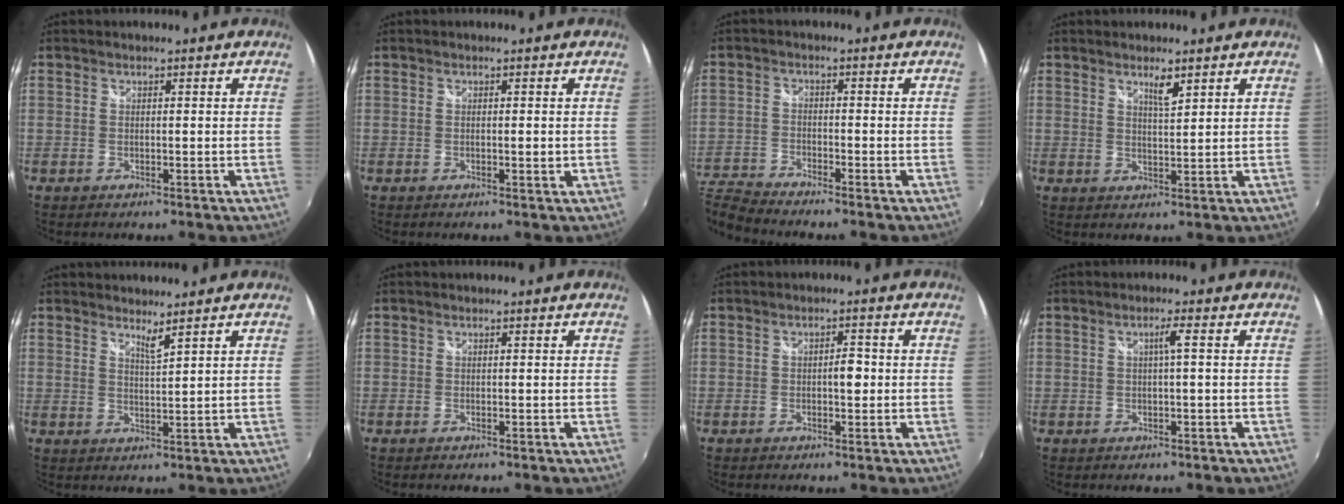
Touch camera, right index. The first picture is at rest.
{"total": 0.7, "force": [0.2, 0.2, 0.6], "torque": [-0.009, 0.003, 0.005]}
{"total": 8.0, "force": [-7.7, 0.6, 2.3], "torque": [-0.074, -0.017, -0.157]}
{"total": 2.9, "force": [2.0, 0.1, 2.0], "torque": [-0.032, -0.001, 0.034]}
{"total": 2.6, "force": [2.2, -0.7, 1.2], "torque": [-0.022, -0.006, 0.033]}
{"total": 0.0}
{"total": 2.0, "force": [-0.1, 1.0, 1.8], "torque": [-0.029, 0.007, -0.001]}
{"total": 2.0, "force": [0.2, -0.7, 1.8], "torque": [-0.033, 0.002, 0.003]}